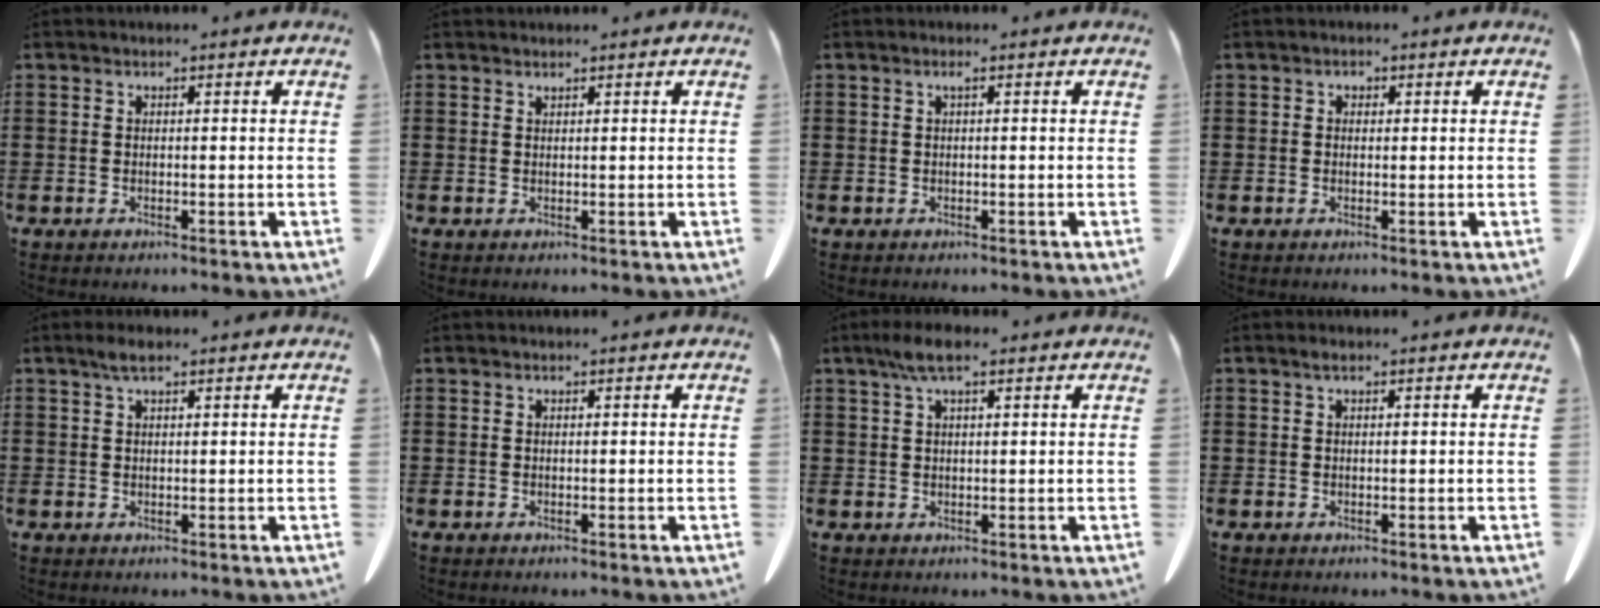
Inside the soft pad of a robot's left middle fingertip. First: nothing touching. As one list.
[{"total": 0.7, "force": [0.7, -0.1, 0.1], "torque": [-0.003, -0.004, 0.016]}, {"total": 0.8, "force": [0.2, -0.1, 0.7], "torque": [-0.013, -0.002, 0.004]}, {"total": 0.6, "force": [0.2, 0.5, 0.3], "torque": [-0.010, 0.001, 0.005]}, {"total": 1.6, "force": [1.0, 0.6, 1.2], "torque": [-0.028, 0.002, 0.018]}, {"total": 0.0}, {"total": 3.7, "force": [1.9, 1.1, 3.0], "torque": [-0.064, 0.004, 0.034]}, {"total": 0.6, "force": [0.2, 0.3, 0.4], "torque": [-0.011, 0.001, 0.006]}]